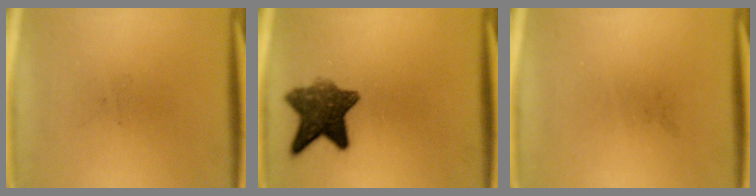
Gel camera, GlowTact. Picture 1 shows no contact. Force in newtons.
{"total": 8.9}
{"total": 0.0}